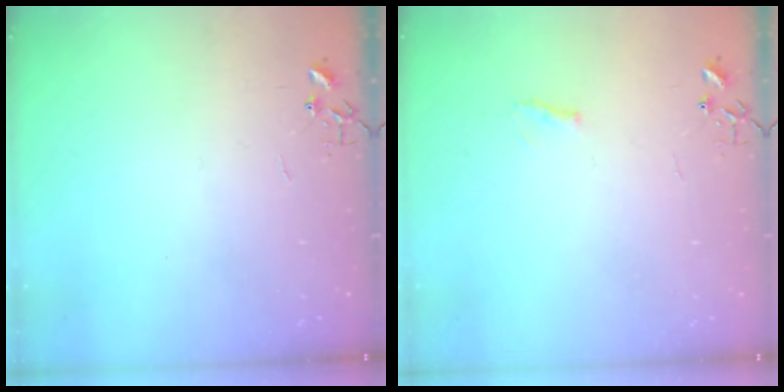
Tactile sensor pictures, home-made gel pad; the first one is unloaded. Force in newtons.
{"total": 4.7, "press": 4.6, "slide": 0.6}